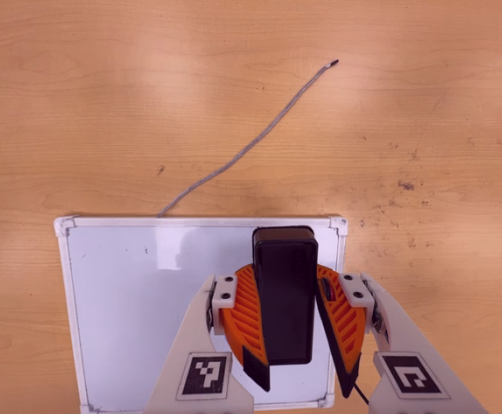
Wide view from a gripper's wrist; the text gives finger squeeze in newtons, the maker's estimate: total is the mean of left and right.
{"total": 9.6, "left": 9.2, "right": 10.0}